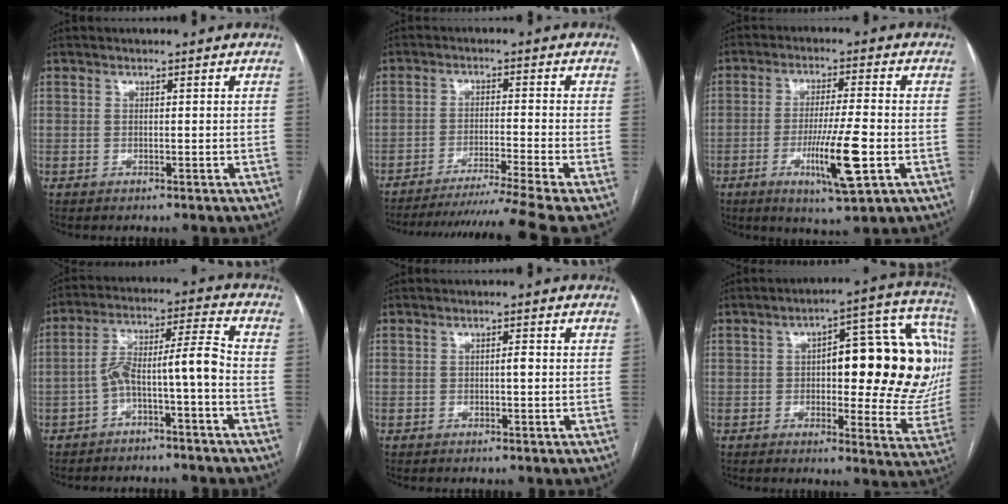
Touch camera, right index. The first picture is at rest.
{"total": 13.4, "force": [-11.5, -3.7, 5.9], "torque": [-0.080, -0.022, -0.176]}
{"total": 10.4, "force": [-3.3, 0.4, 9.9], "torque": [-0.175, -0.020, -0.055]}
{"total": 8.2, "force": [-3.1, 0.4, 7.5], "torque": [-0.131, 0.042, -0.052]}
{"total": 1.0, "force": [-0.1, 0.2, 0.9], "torque": [-0.015, 0.002, -0.002]}
{"total": 24.3, "force": [2.5, 8.2, 22.7], "torque": [-0.238, 0.051, 0.041]}